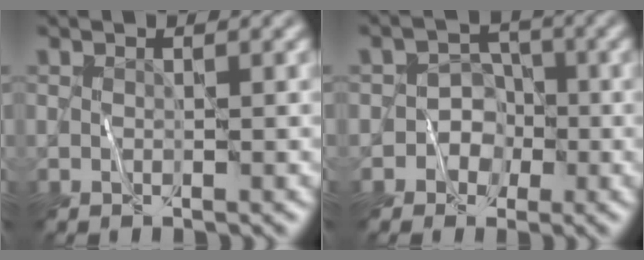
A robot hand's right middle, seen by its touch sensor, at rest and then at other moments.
{"total": 3.6, "force": [-1.2, 3.3, 0.7], "torque": [0.031, 0.015, -0.040]}